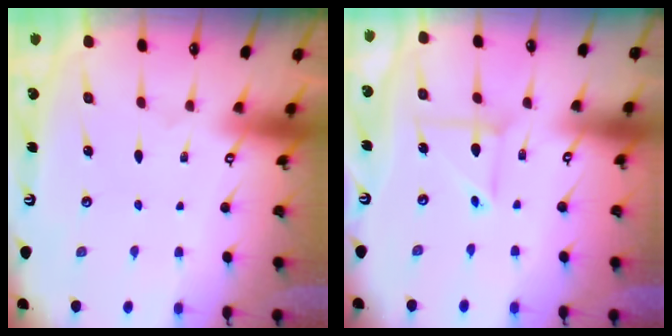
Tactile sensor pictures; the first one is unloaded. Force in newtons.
{"total": 4.6, "press": 4.6, "slide": 0.5}